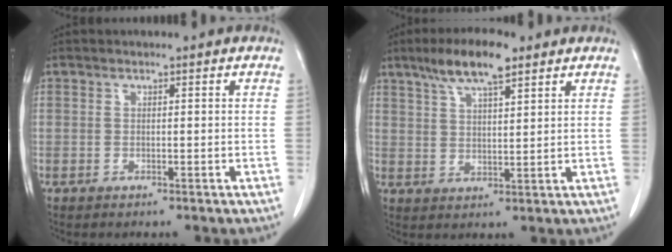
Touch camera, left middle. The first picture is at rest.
{"total": 8.3, "force": [5.7, 1.7, 5.8], "torque": [-0.113, 0.012, 0.102]}